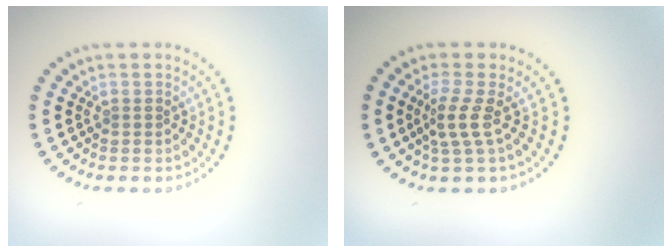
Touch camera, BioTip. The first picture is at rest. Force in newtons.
{"total": 2.4, "press": 1.5, "slide": 1.8}